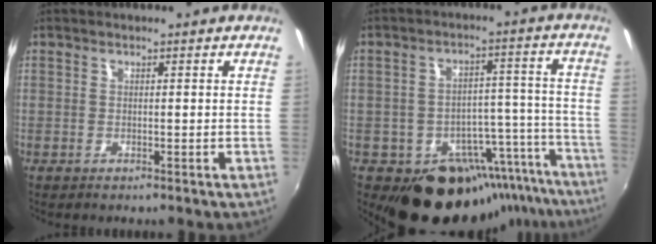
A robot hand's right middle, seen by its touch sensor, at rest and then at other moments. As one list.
[{"total": 17.9, "force": [-14.5, 9.4, 4.7], "torque": [-0.069, 0.052, -0.180]}]